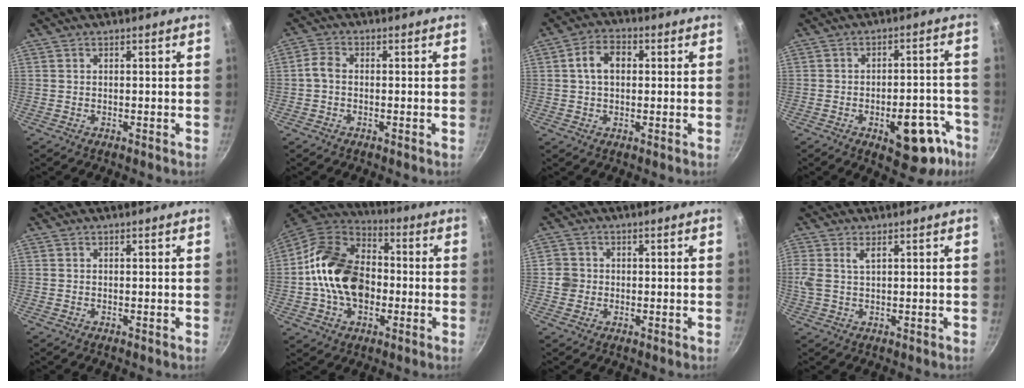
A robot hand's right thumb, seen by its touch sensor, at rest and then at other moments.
{"total": 2.5, "force": [-0.6, 1.7, 1.7], "torque": [-0.043, 0.011, -0.020]}
{"total": 6.3, "force": [0.9, 4.4, 4.4], "torque": [-0.062, 0.014, 0.008]}
{"total": 14.4, "force": [-6.7, 6.9, 10.6], "torque": [-0.068, 0.040, -0.081]}
{"total": 0.0}
{"total": 19.3, "force": [-1.4, 14.0, 13.2], "torque": [-0.202, 0.038, -0.035]}
{"total": 3.3, "force": [-0.3, 3.1, 0.8], "torque": [0.001, 0.010, -0.010]}
{"total": 3.8, "force": [1.3, 1.7, 3.2], "torque": [-0.069, 0.003, 0.027]}